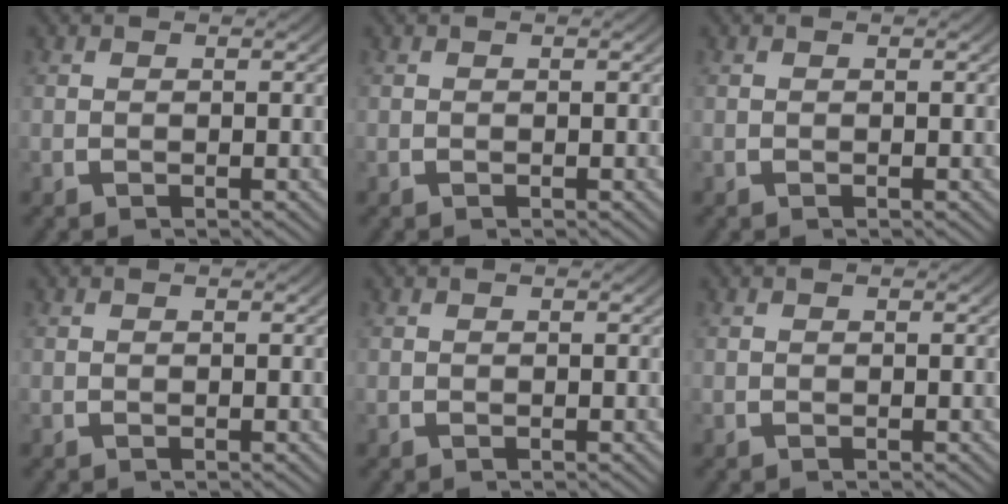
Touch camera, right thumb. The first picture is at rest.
{"total": 0.0}
{"total": 0.0}
{"total": 0.0}
{"total": 0.0}
{"total": 0.0}